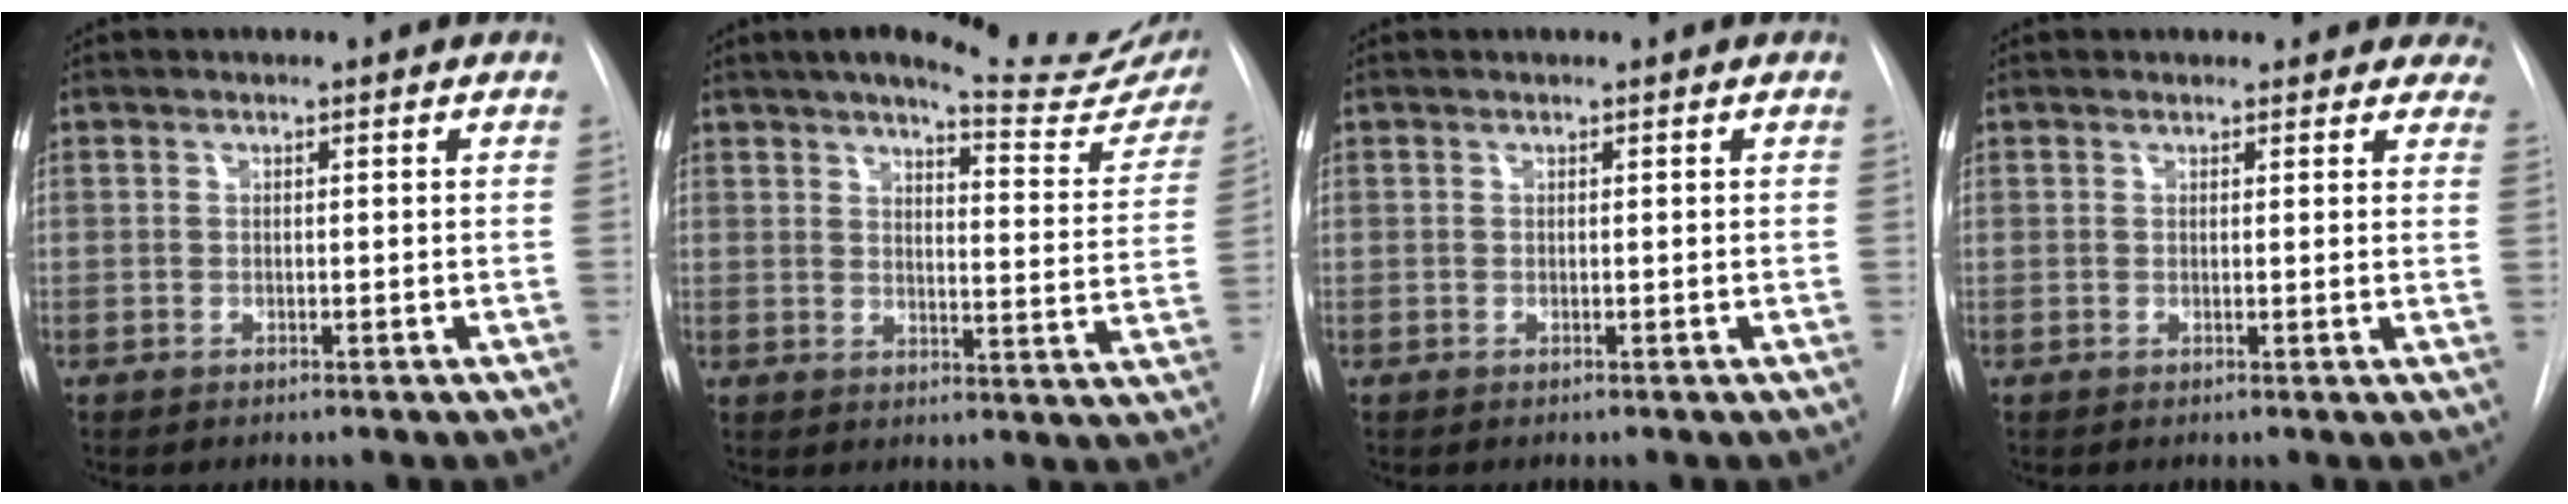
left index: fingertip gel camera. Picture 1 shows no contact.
{"total": 21.0, "force": [18.1, 3.6, 10.0], "torque": [-0.126, -0.055, 0.205]}
{"total": 0.0}
{"total": 7.0, "force": [6.3, 2.9, 0.7], "torque": [0.038, -0.013, 0.037]}